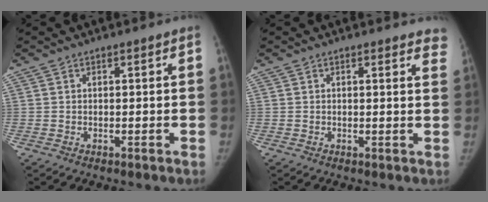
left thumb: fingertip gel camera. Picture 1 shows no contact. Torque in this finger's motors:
{"motor_torque": [0.42, -0.27, 0.31, -0.37, -0.01]}